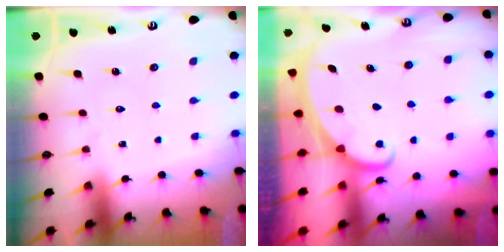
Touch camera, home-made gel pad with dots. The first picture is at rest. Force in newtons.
{"total": 1.6, "press": 1.6, "slide": 0.1}